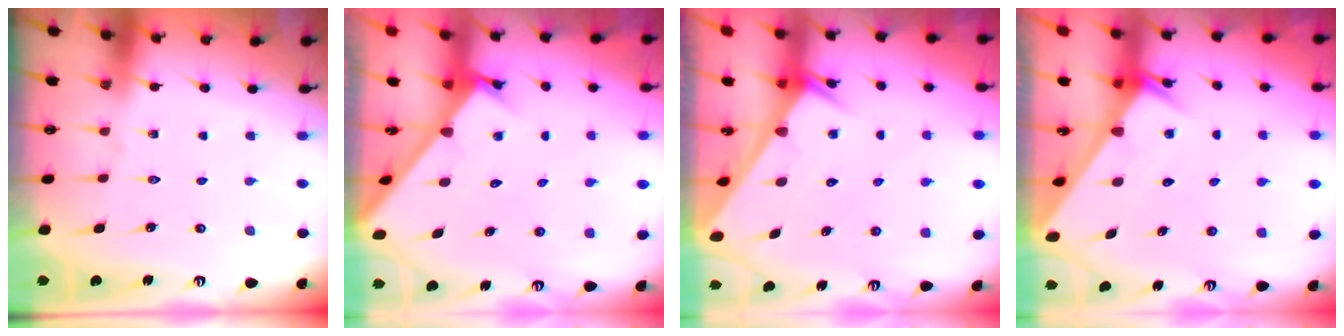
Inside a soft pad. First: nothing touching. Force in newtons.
{"total": 2.7, "press": 2.7, "slide": 0.3}
{"total": 2.4, "press": 2.4, "slide": 0.1}
{"total": 2.9, "press": 2.9, "slide": 0.1}